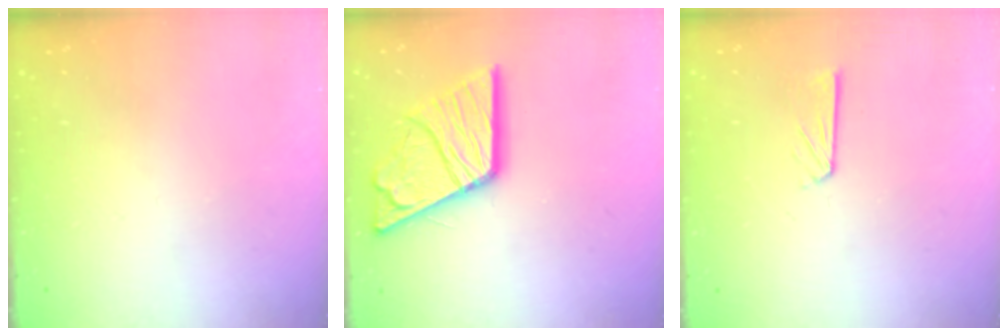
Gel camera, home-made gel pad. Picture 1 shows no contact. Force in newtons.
{"total": 18.5, "press": 18.4, "slide": 2.2}
{"total": 3.9, "press": 3.9, "slide": 0.3}